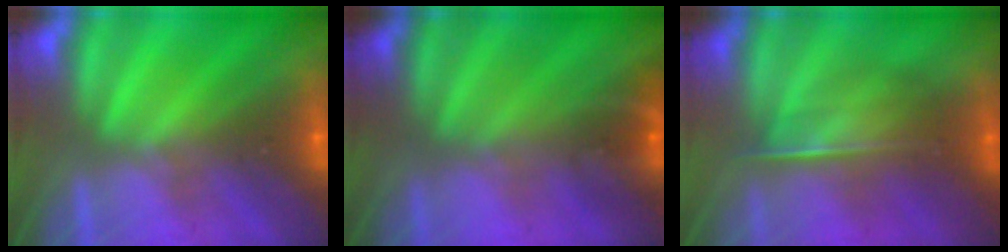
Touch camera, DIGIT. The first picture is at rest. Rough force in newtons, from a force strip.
{"total": 1.3}
{"total": 2.1}